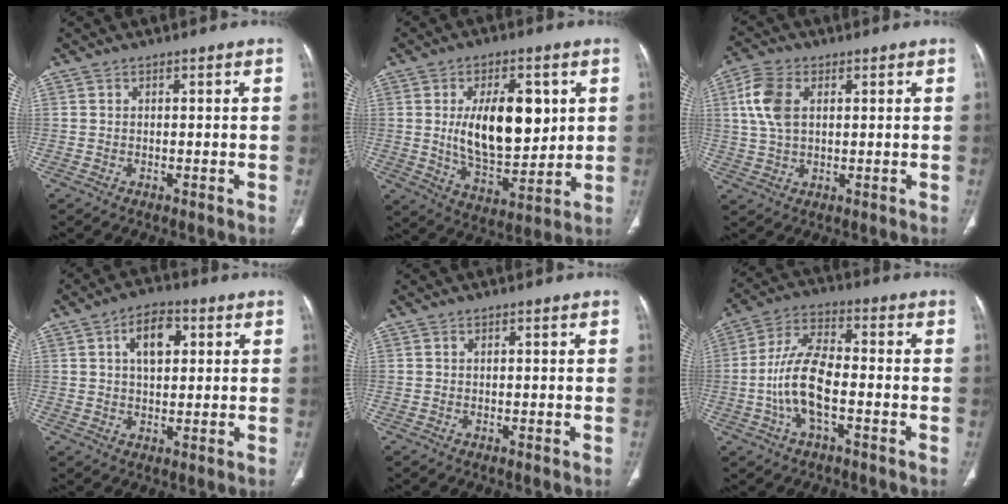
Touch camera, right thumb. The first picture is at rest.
{"total": 16.5, "force": [3.0, 8.4, 13.9], "torque": [-0.192, -0.026, 0.059]}
{"total": 8.2, "force": [2.1, 5.1, 6.1], "torque": [-0.133, 0.007, 0.044]}
{"total": 7.6, "force": [2.3, 4.4, 5.7], "torque": [-0.077, 0.005, 0.034]}
{"total": 0.0}
{"total": 11.6, "force": [-2.8, 5.1, 10.1], "torque": [-0.202, 0.033, -0.059]}